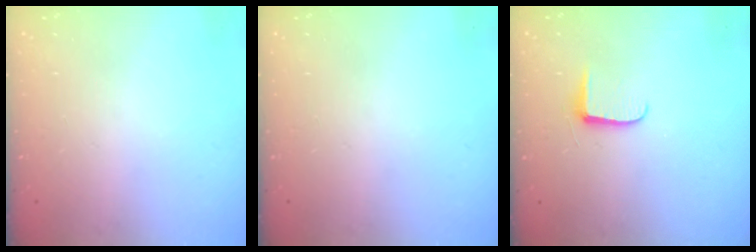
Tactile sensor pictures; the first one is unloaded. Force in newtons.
{"total": 0.0}
{"total": 5.6, "press": 5.6, "slide": 0.7}